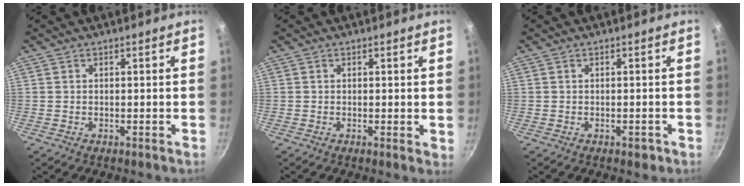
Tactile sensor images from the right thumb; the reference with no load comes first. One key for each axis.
{"total": 1.2, "fx": 0.2, "fy": 0.4, "fz": 1.2, "tx": -0.014, "ty": -0.004, "tz": 0.001}
{"total": 1.4, "fx": -0.8, "fy": 0.8, "fz": 0.9, "tx": -0.010, "ty": 0.006, "tz": -0.005}